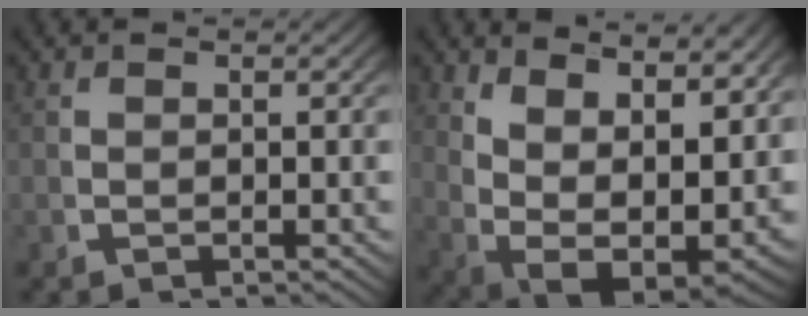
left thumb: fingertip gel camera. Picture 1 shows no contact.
{"total": 13.4, "force": [-0.6, 9.8, 9.1], "torque": [-0.200, -0.067, 0.017]}